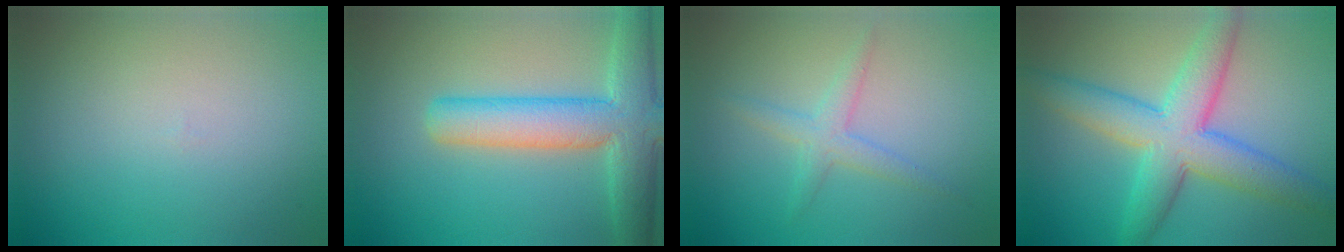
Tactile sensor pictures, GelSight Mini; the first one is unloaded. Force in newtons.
{"total": 7.6, "press": 7.6, "slide": 0.5}
{"total": 2.1, "press": 2.1, "slide": 0.1}
{"total": 7.6, "press": 7.6, "slide": 0.1}